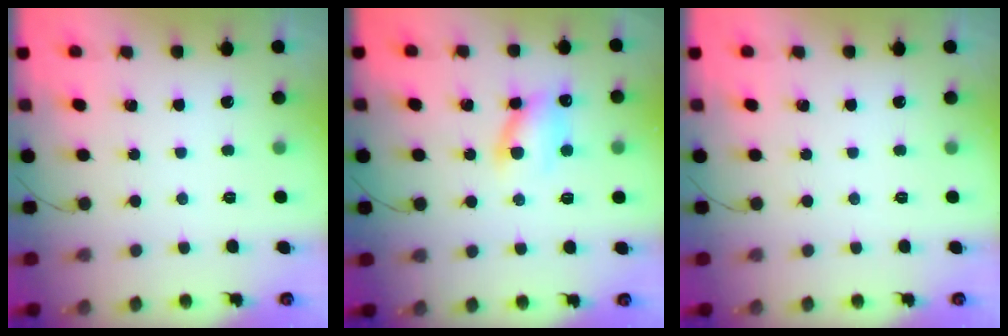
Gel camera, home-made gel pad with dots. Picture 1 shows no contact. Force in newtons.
{"total": 9.2, "press": 9.1, "slide": 0.9}
{"total": 0.0}